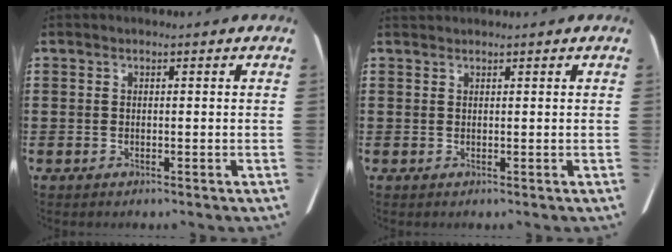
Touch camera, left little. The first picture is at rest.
{"total": 0.7, "force": [0.7, 0.1, 0.0], "torque": [0.000, 0.000, 0.014]}